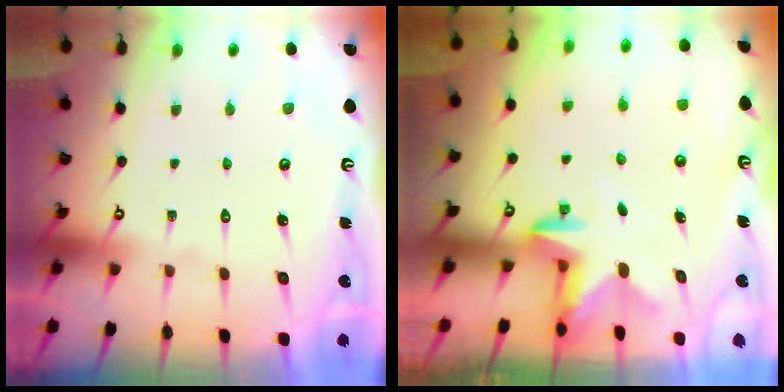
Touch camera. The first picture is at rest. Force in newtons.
{"total": 2.7, "press": 2.6, "slide": 0.6}